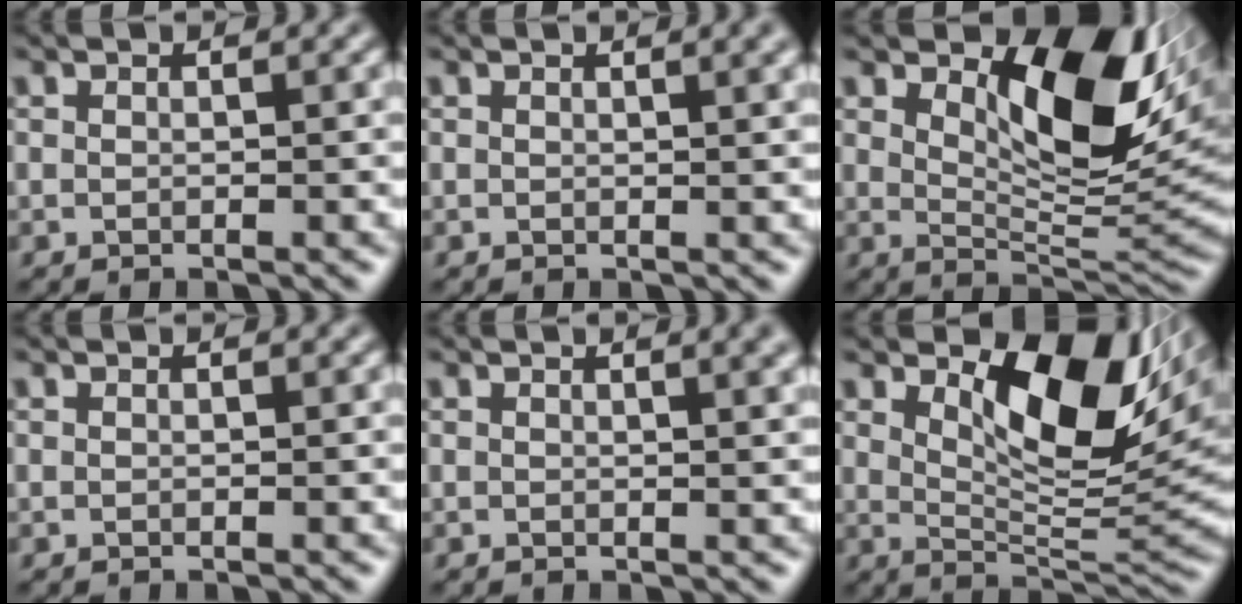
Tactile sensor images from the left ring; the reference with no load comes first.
{"total": 2.7, "force": [1.6, 1.0, 1.9], "torque": [-0.007, 0.013, 0.010]}
{"total": 9.6, "force": [3.2, 4.4, 7.9], "torque": [-0.118, -0.008, 0.057]}
{"total": 0.0}
{"total": 3.7, "force": [2.1, 1.5, 2.7], "torque": [-0.011, 0.022, 0.009]}
{"total": 9.3, "force": [3.5, 4.2, 7.6], "torque": [-0.118, -0.007, 0.063]}